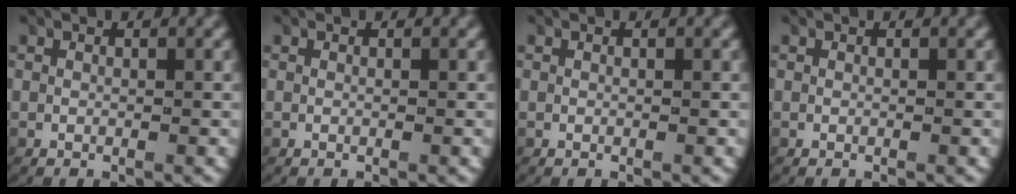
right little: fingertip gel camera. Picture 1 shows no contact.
{"total": 0.0}
{"total": 0.0}
{"total": 0.0}